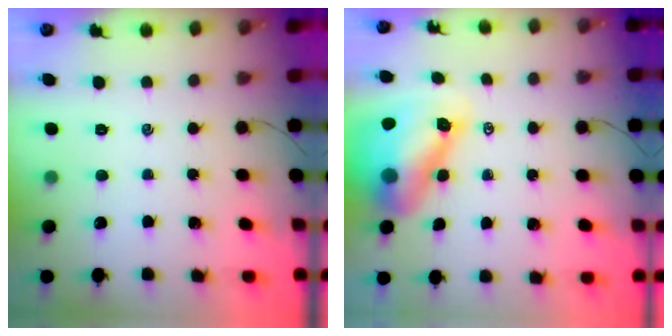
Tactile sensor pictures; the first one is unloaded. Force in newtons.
{"total": 10.9, "press": 10.4, "slide": 3.5}